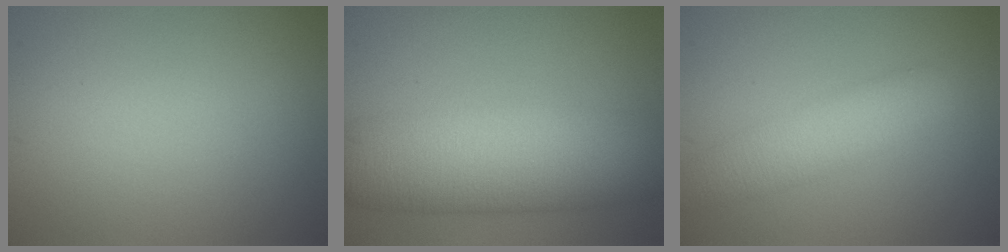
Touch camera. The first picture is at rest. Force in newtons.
{"total": 11.3, "press": 11.3, "slide": 0.2}
{"total": 4.1, "press": 4.1, "slide": 0.2}